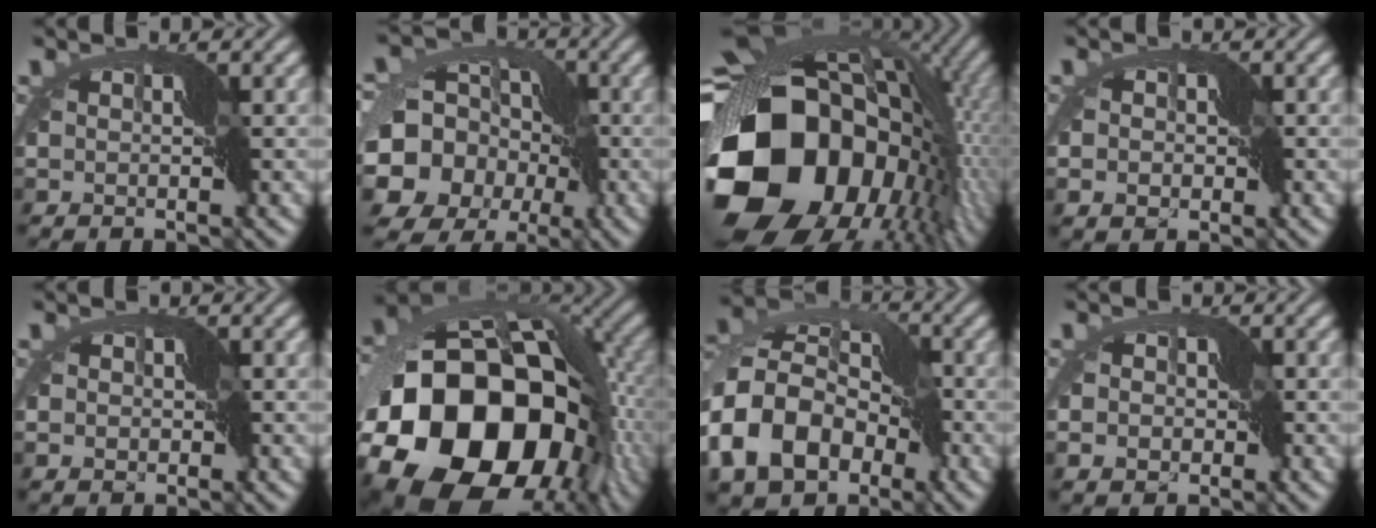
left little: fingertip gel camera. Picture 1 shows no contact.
{"total": 17.8, "force": [-4.2, 15.4, 7.9], "torque": [-0.148, -0.010, -0.100]}
{"total": 19.4, "force": [-3.8, 14.8, 12.0], "torque": [-0.254, -0.031, -0.054]}
{"total": 4.5, "force": [-1.6, 3.6, 2.1], "torque": [-0.021, -0.008, -0.039]}
{"total": 2.5, "force": [-0.7, 2.0, 1.3], "torque": [-0.016, 0.002, -0.014]}
{"total": 22.3, "force": [-6.8, 16.2, 13.8], "torque": [-0.283, -0.050, -0.136]}
{"total": 13.3, "force": [-3.8, 9.4, 8.7], "torque": [-0.190, 0.007, -0.084]}
{"total": 5.0, "force": [-2.0, 4.0, 2.2], "torque": [-0.024, -0.012, -0.046]}